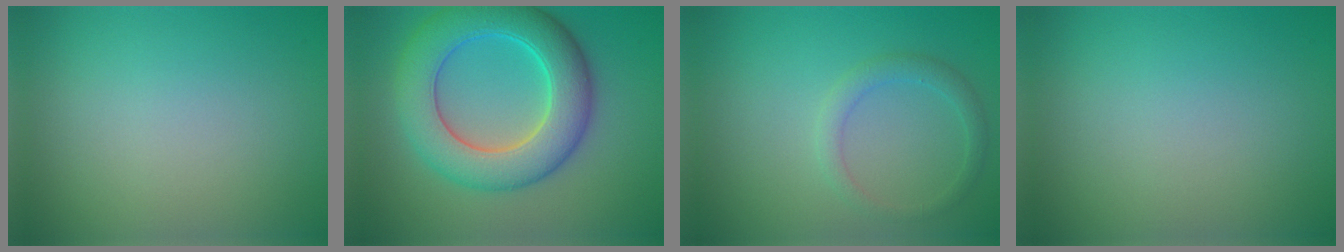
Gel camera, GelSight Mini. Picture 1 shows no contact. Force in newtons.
{"total": 8.9, "press": 8.9, "slide": 0.1}
{"total": 1.9, "press": 1.9, "slide": 0.1}
{"total": 0.0}